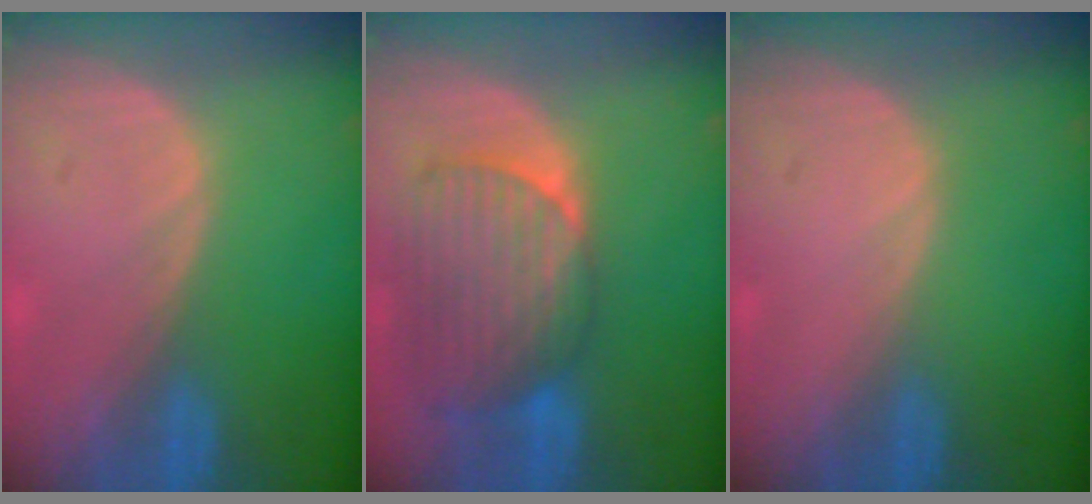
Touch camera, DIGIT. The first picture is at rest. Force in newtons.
{"total": 9.3, "press": 8.3, "slide": 4.2}
{"total": 0.0}